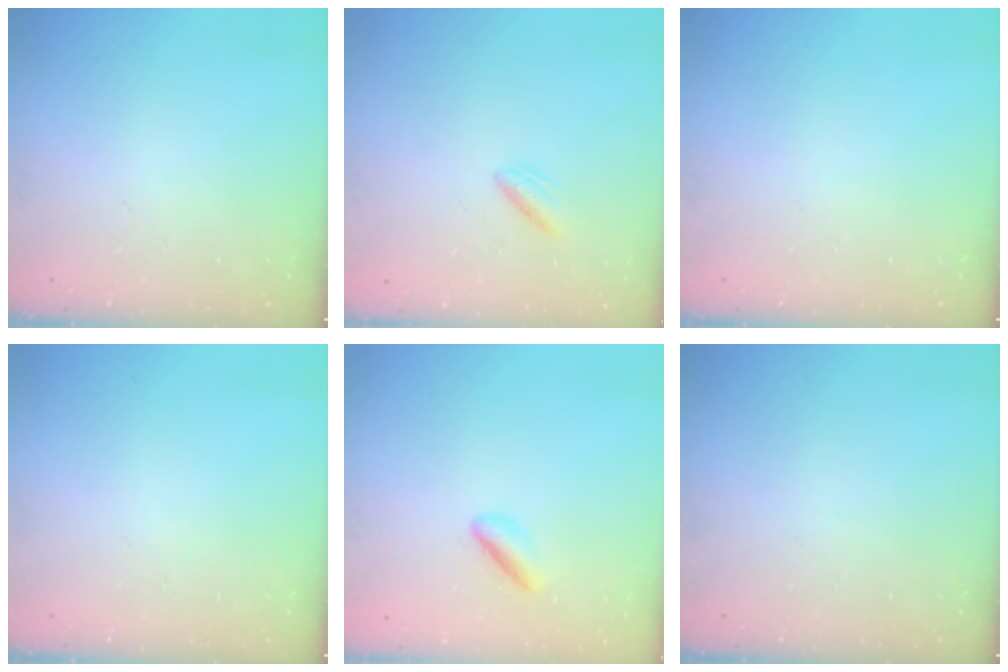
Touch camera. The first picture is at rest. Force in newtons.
{"total": 2.1, "press": 1.9, "slide": 0.9}
{"total": 0.0}
{"total": 0.0}
{"total": 2.0, "press": 2.0, "slide": 0.0}
{"total": 0.0}